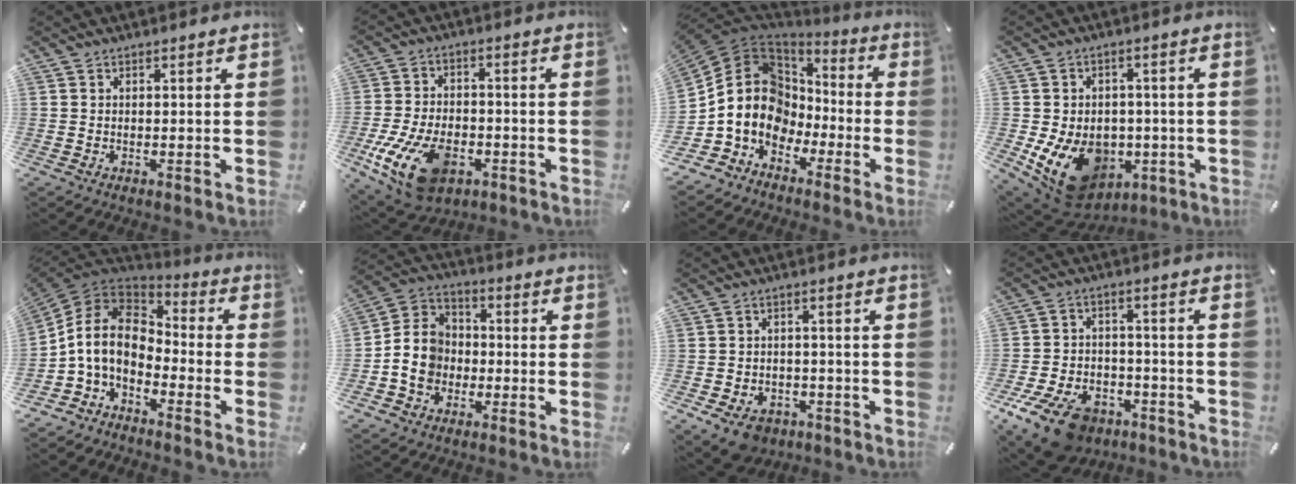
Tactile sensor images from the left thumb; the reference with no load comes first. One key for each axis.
{"total": 16.4, "fx": -6.3, "fy": 9.9, "fz": 11.4, "tx": -0.224, "ty": 0.024, "tz": -0.101}
{"total": 15.5, "fx": -2.4, "fy": 13.4, "fz": 7.4, "tx": -0.165, "ty": 0.004, "tz": -0.048}
{"total": 15.4, "fx": -5.0, "fy": 11.8, "fz": 8.6, "tx": -0.151, "ty": 0.015, "tz": -0.075}
{"total": 11.5, "fx": -3.0, "fy": 8.1, "fz": 7.5, "tx": -0.178, "ty": 0.016, "tz": -0.063}
{"total": 10.1, "fx": -2.8, "fy": 8.9, "fz": 3.9, "tx": -0.102, "ty": 0.026, "tz": -0.053}
{"total": 6.8, "fx": -4.0, "fy": 4.5, "fz": 3.1, "tx": -0.069, "ty": 0.019, "tz": -0.074}
{"total": 13.1, "fx": -8.5, "fy": 7.5, "fz": 6.6, "tx": -0.123, "ty": 0.059, "tz": -0.149}